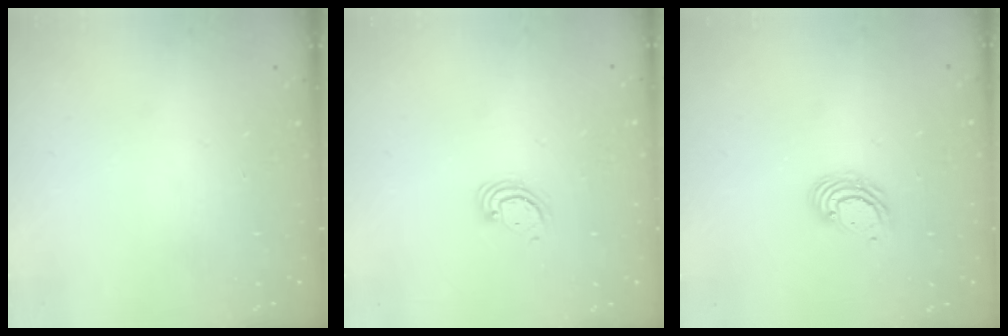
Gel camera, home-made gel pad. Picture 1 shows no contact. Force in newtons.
{"total": 3.7, "press": 3.7, "slide": 0.4}
{"total": 4.9, "press": 4.8, "slide": 0.2}